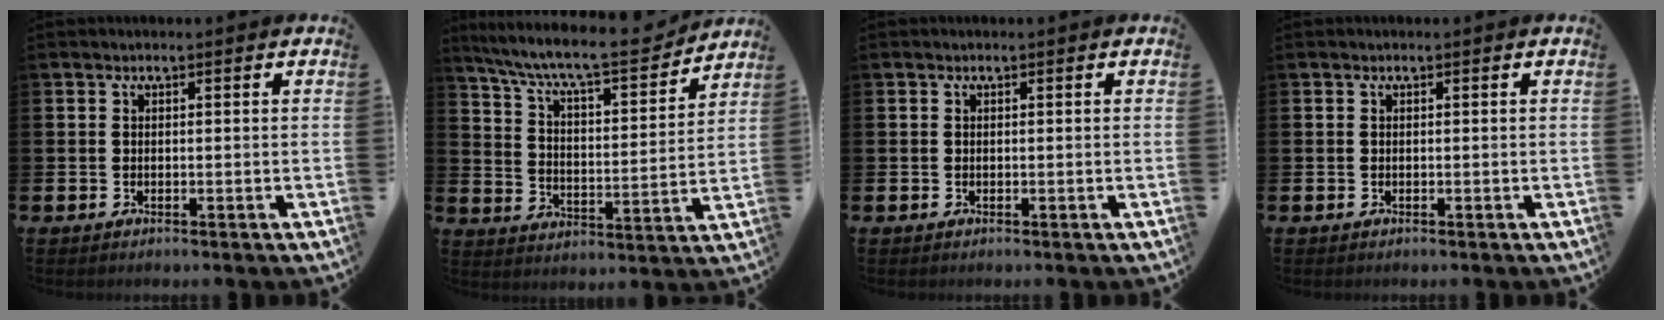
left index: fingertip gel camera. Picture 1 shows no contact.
{"total": 9.5, "force": [8.5, 1.4, 3.8], "torque": [-0.105, -0.059, 0.142]}
{"total": 0.0}
{"total": 0.0}